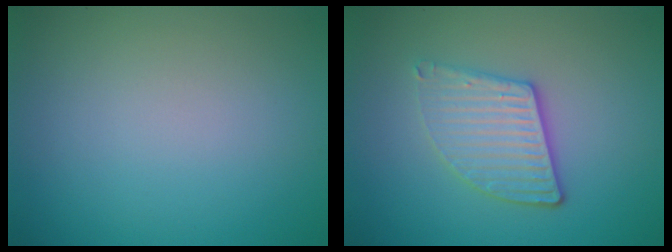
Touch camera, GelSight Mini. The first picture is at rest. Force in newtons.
{"total": 3.8, "press": 3.2, "slide": 1.9}